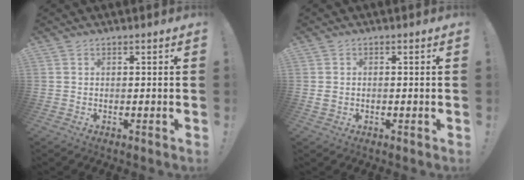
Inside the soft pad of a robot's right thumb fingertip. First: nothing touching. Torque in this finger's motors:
{"motor_torque": [0.27, -0.42, 0.25, 0.02, 0.00]}